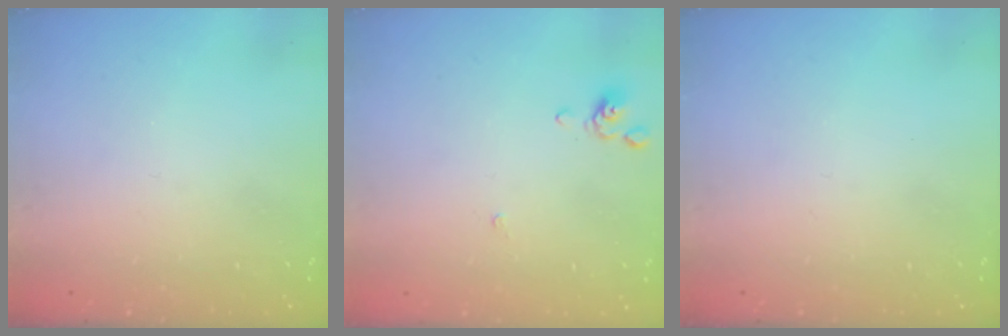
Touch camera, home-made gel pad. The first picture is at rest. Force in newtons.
{"total": 0.0}
{"total": 0.0}